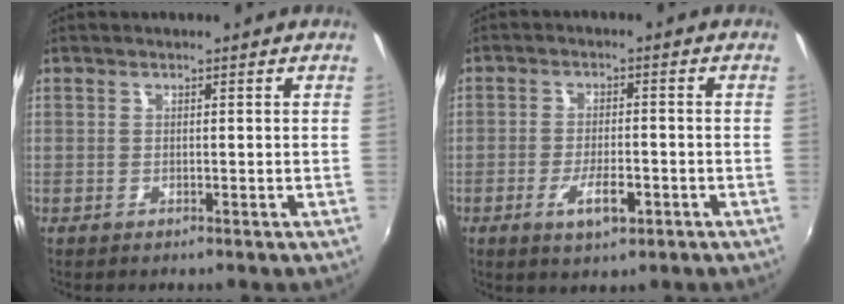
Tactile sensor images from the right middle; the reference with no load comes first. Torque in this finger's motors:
{"motor_torque": [1.07, -1.07, 0.11, 0.08]}